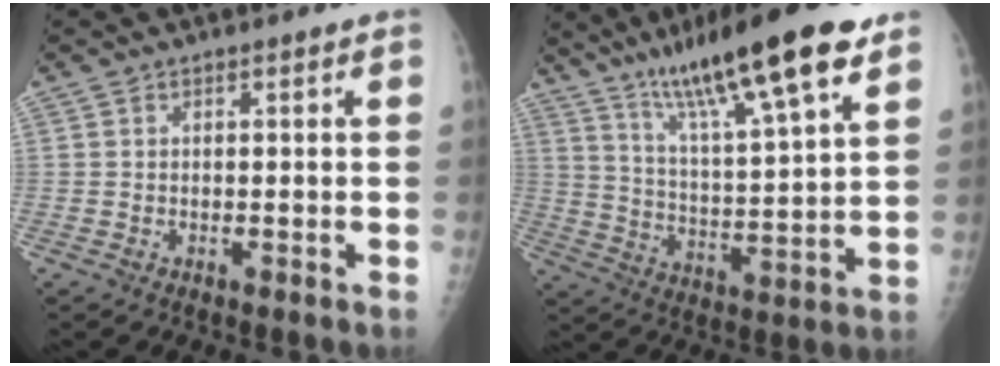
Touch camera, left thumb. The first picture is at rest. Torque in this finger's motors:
{"motor_torque": [0.39, 0.38, 1.06, -1.03, 0.14]}